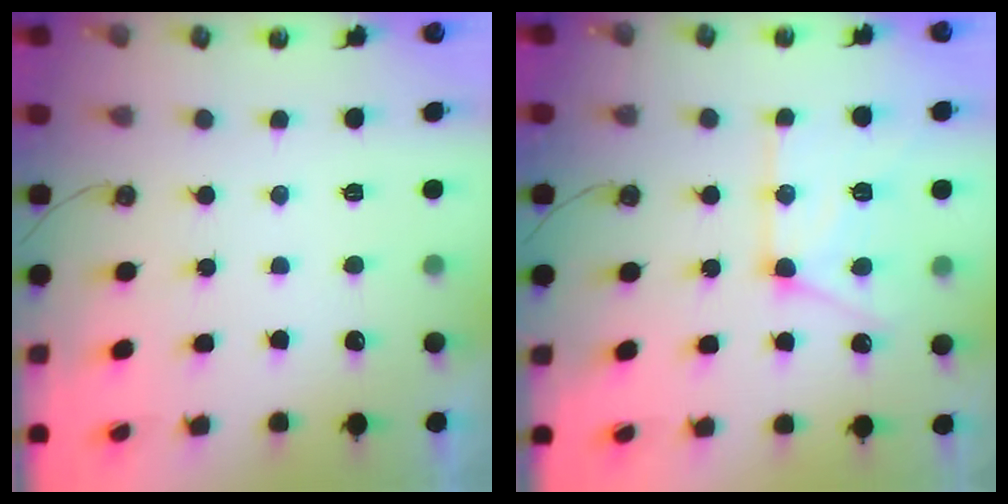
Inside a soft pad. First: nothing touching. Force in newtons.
{"total": 15.3, "press": 15.2, "slide": 1.7}